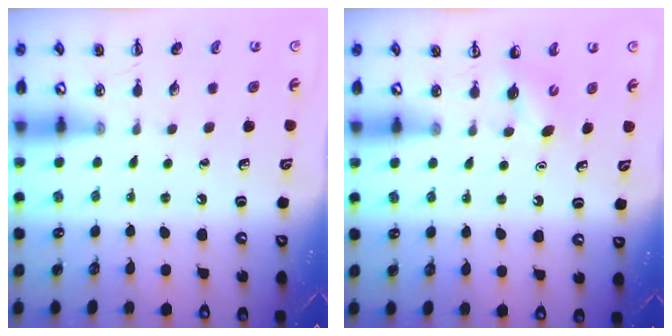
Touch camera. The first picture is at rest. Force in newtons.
{"total": 2.3, "press": 2.2, "slide": 0.7}